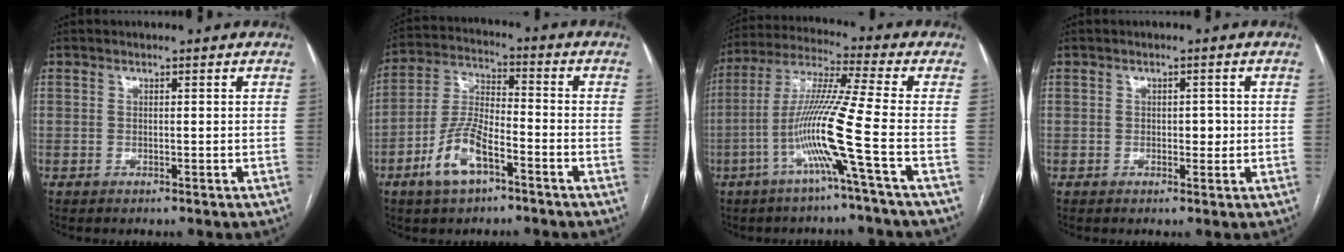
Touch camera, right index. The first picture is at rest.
{"total": 9.8, "force": [-5.2, 3.5, 7.5], "torque": [-0.168, 0.004, -0.097]}
{"total": 12.3, "force": [-4.4, -2.4, 11.2], "torque": [-0.225, -0.003, -0.092]}
{"total": 2.2, "force": [-0.1, 1.4, 1.7], "torque": [-0.021, 0.005, 0.000]}